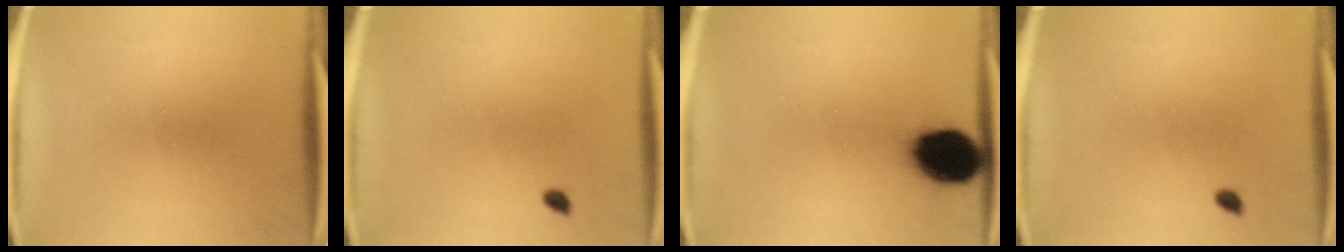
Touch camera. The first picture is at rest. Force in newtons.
{"total": 0.9}
{"total": 13.5}
{"total": 0.9}